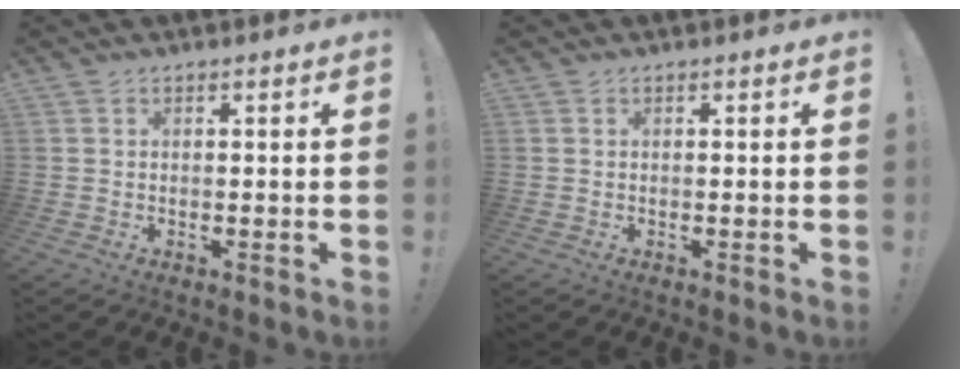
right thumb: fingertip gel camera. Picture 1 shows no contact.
{"total": 0.0}